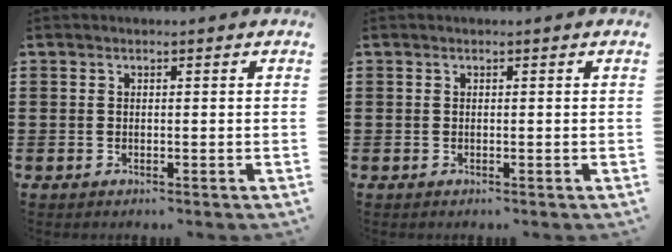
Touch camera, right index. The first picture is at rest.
{"total": 0.0}